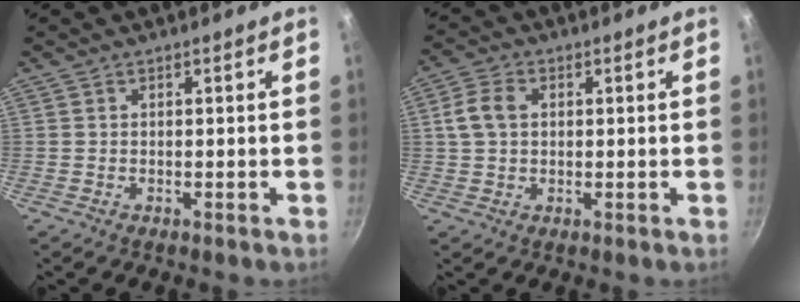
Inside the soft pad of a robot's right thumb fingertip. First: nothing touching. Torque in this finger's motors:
{"motor_torque": [-0.23, 0.48, 0.07, -0.19, 0.14]}